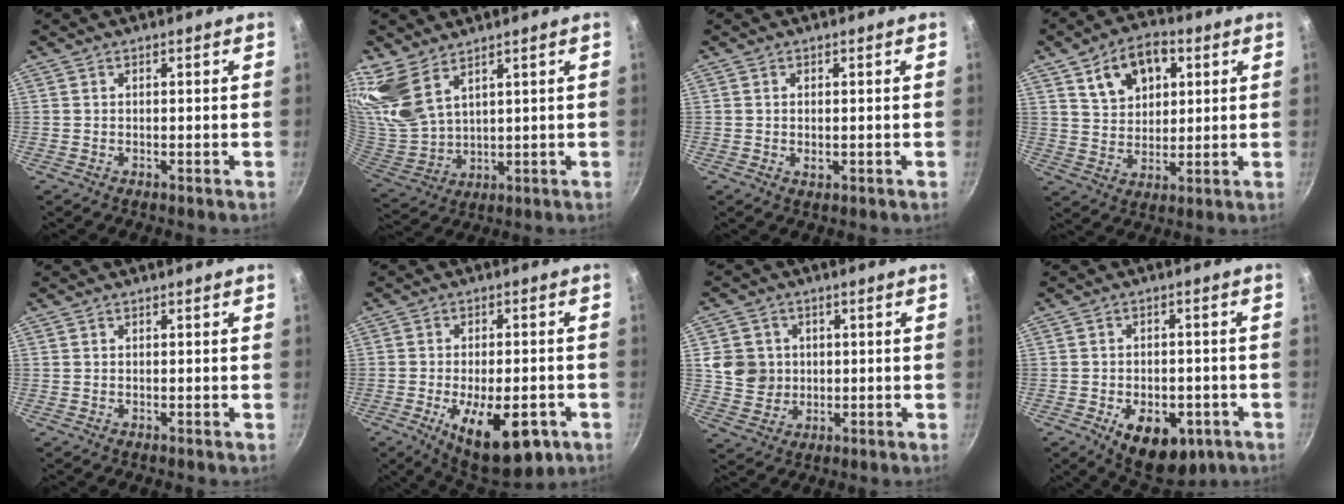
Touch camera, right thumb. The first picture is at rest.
{"total": 11.4, "force": [7.7, 5.5, 6.3], "torque": [-0.125, -0.048, 0.174]}
{"total": 1.5, "force": [-0.1, 0.9, 1.2], "torque": [-0.020, -0.001, -0.001]}
{"total": 11.6, "force": [4.6, 7.8, 7.2], "torque": [-0.093, -0.003, 0.081]}
{"total": 0.0}
{"total": 15.4, "force": [-5.9, 6.7, 12.5], "torque": [-0.159, 0.009, -0.076]}
{"total": 7.4, "force": [1.0, 7.0, 2.3], "torque": [-0.010, -0.003, 0.024]}
{"total": 12.6, "force": [-5.0, 7.6, 8.8], "torque": [-0.089, 0.007, -0.056]}